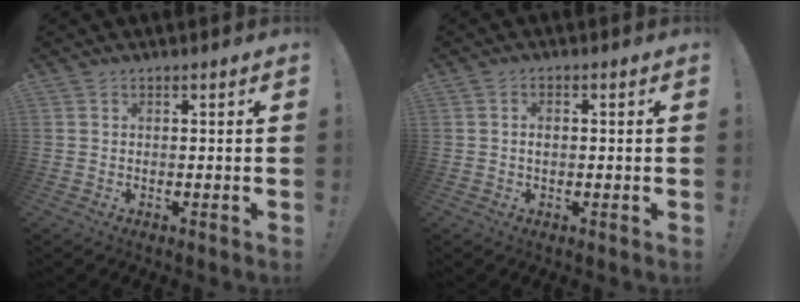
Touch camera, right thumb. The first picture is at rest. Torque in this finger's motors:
{"motor_torque": [-0.12, -0.42, -0.16, 0.19, 0.10]}